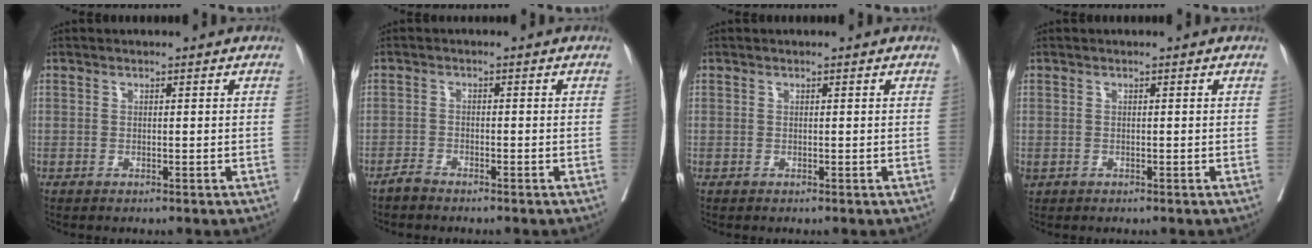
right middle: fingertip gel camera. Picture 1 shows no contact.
{"total": 1.5, "force": [-1.5, 0.3, 0.3], "torque": [-0.008, 0.000, -0.028]}
{"total": 0.0}
{"total": 0.8, "force": [-0.2, 0.7, 0.2], "torque": [-0.006, 0.002, 0.003]}